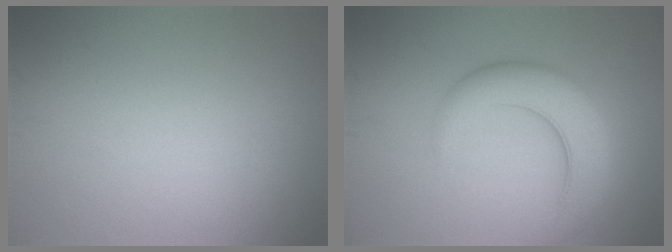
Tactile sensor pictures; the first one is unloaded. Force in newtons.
{"total": 5.8, "press": 5.8, "slide": 0.4}